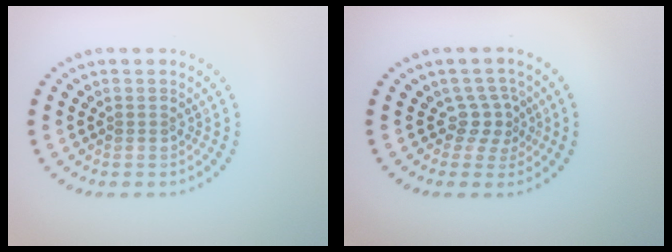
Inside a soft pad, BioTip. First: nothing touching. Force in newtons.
{"total": 2.3, "press": 1.5, "slide": 1.8}